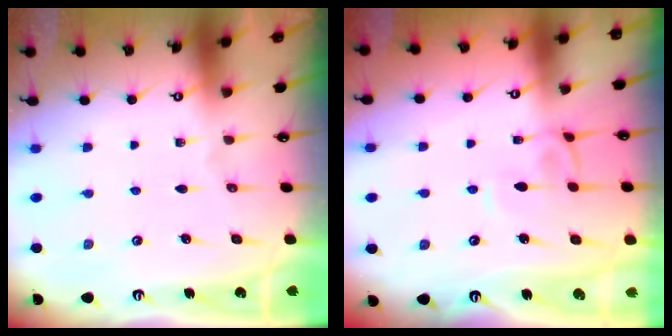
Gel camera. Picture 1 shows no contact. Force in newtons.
{"total": 3.4, "press": 3.4, "slide": 0.1}